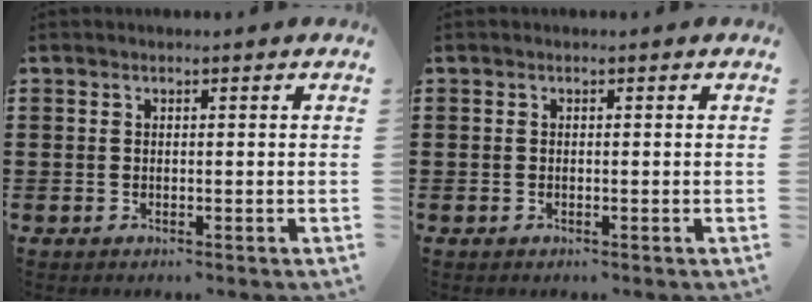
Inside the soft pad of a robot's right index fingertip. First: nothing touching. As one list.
[{"total": 0.0}]